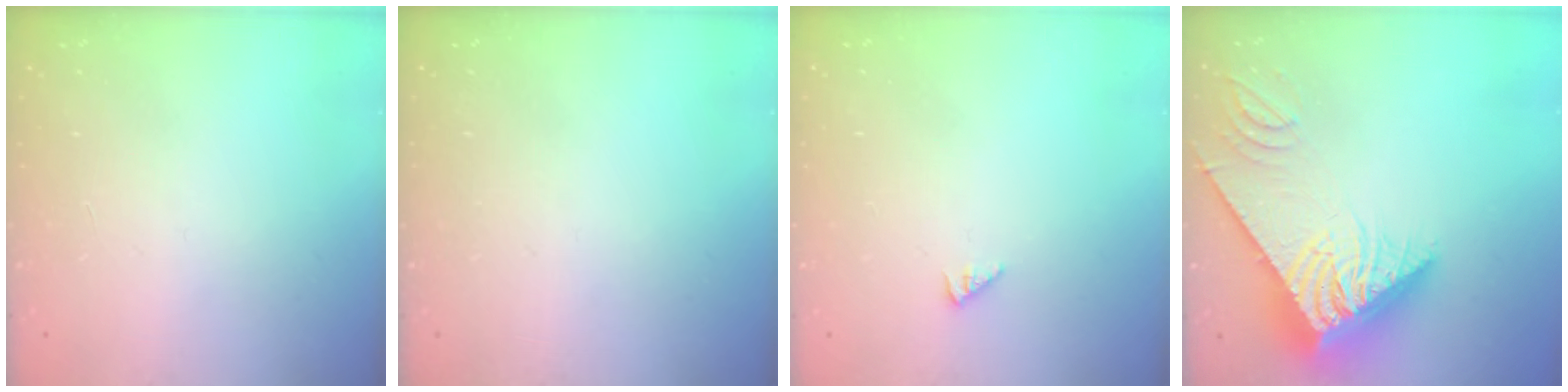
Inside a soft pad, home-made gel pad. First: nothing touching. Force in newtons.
{"total": 0.0}
{"total": 0.6, "press": 0.6, "slide": 0.2}
{"total": 14.6, "press": 14.5, "slide": 1.5}